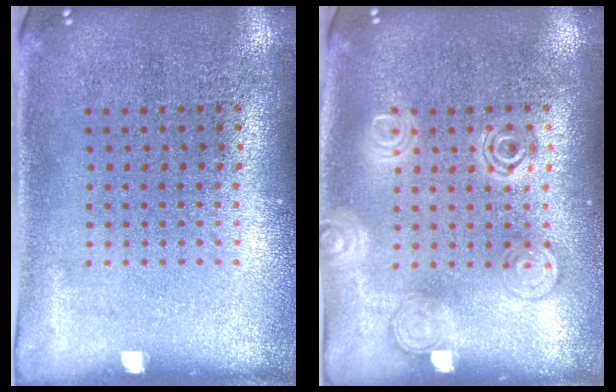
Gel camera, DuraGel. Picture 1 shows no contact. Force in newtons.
{"total": 2.6, "press": 2.5, "slide": 0.3}